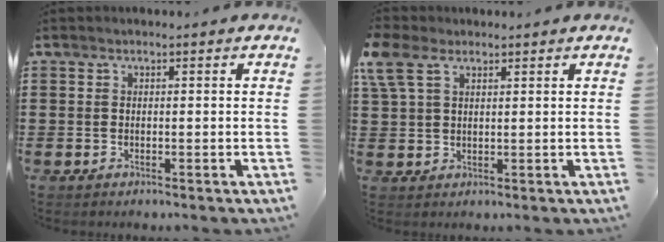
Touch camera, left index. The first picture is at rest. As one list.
[{"total": 5.2, "force": [2.9, 3.1, 2.9], "torque": [-0.077, 0.009, 0.054]}]